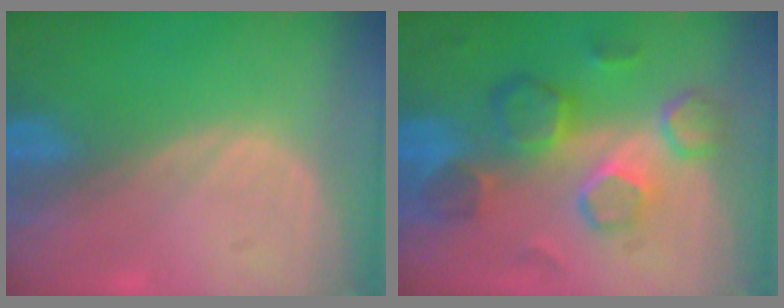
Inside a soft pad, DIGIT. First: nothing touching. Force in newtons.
{"total": 8.7, "press": 8.4, "slide": 2.3}